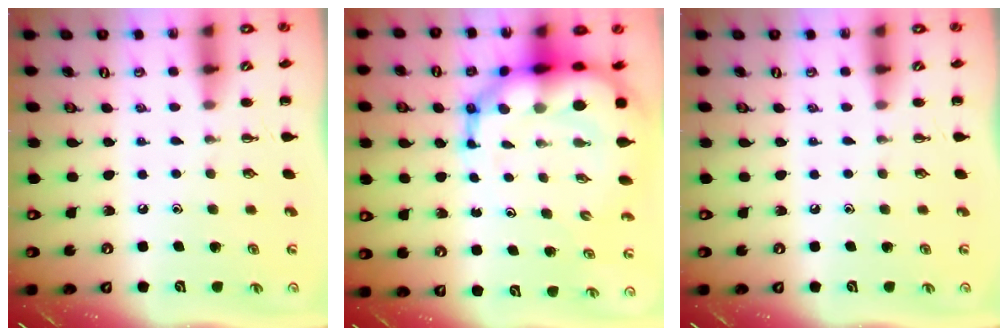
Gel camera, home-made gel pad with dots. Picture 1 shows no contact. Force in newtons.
{"total": 15.9, "press": 15.3, "slide": 4.4}
{"total": 0.0}